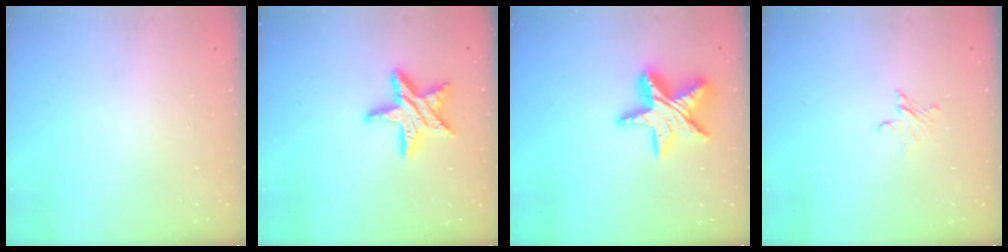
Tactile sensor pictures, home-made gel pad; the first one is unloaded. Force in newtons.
{"total": 14.6, "press": 14.5, "slide": 1.1}
{"total": 14.6, "press": 14.6, "slide": 1.0}
{"total": 2.9, "press": 2.9, "slide": 0.3}